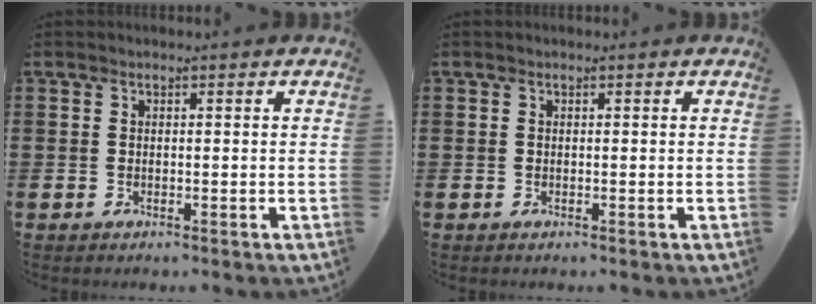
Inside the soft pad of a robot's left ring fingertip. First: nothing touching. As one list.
[{"total": 0.0}]